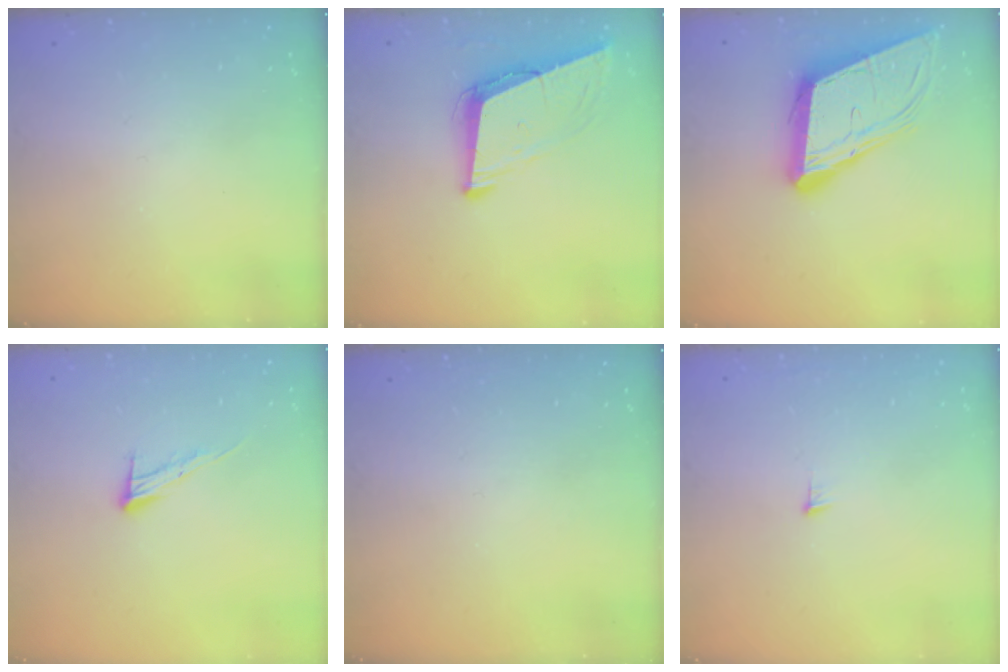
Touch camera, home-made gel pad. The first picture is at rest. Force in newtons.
{"total": 9.1, "press": 8.4, "slide": 3.5}
{"total": 14.8, "press": 14.1, "slide": 4.2}
{"total": 8.8, "press": 8.7, "slide": 0.2}
{"total": 0.0}
{"total": 3.6, "press": 3.6, "slide": 0.3}